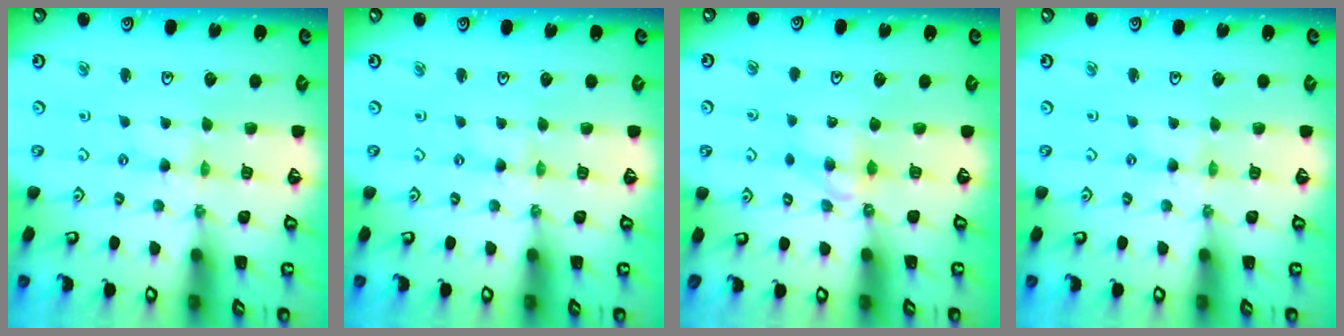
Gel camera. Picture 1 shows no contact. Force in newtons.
{"total": 0.0}
{"total": 5.9, "press": 5.9, "slide": 0.4}
{"total": 0.0}